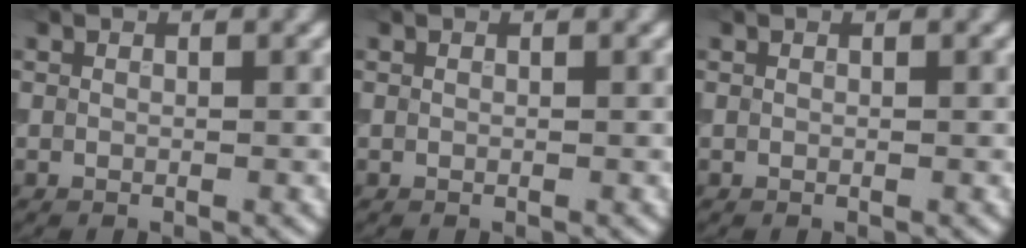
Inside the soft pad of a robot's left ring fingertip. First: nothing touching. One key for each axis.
{"total": 0.0}
{"total": 0.0}